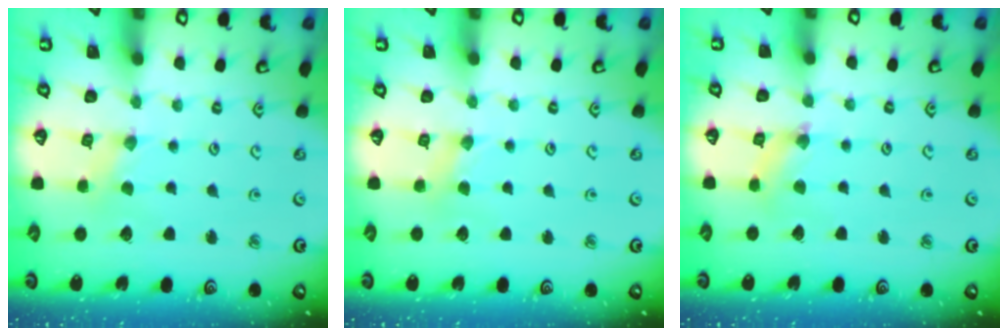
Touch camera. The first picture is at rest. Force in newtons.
{"total": 1.9, "press": 1.8, "slide": 0.3}
{"total": 2.0, "press": 2.0, "slide": 0.3}